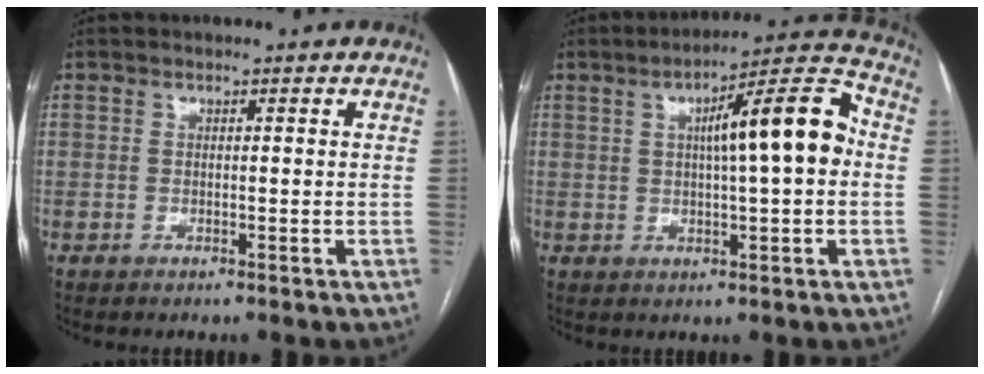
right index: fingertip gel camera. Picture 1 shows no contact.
{"total": 12.4, "force": [1.4, 1.6, 12.2], "torque": [-0.182, 0.032, 0.015]}